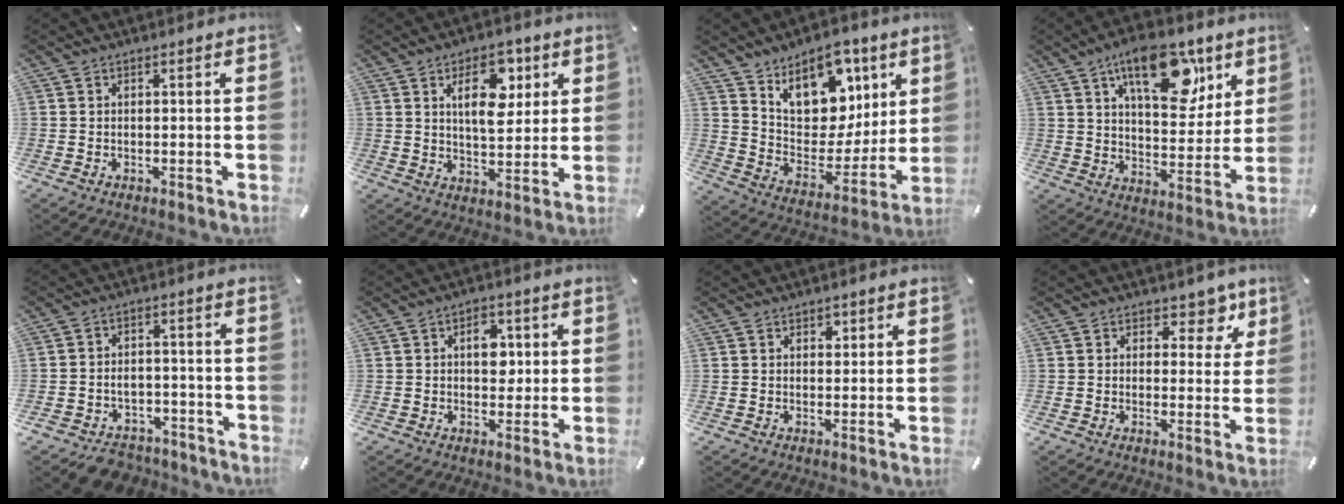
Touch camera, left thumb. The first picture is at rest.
{"total": 11.8, "force": [5.0, 6.5, 8.5], "torque": [-0.125, -0.006, 0.083]}
{"total": 15.8, "force": [9.9, 10.2, 6.7], "torque": [-0.110, -0.072, 0.186]}
{"total": 19.1, "force": [10.3, 9.6, 13.0], "torque": [-0.175, -0.043, 0.166]}
{"total": 5.8, "force": [-4.0, 4.0, 1.2], "torque": [-0.013, 0.031, -0.072]}
{"total": 6.3, "force": [1.0, 4.4, 4.4], "torque": [-0.049, -0.003, 0.008]}
{"total": 1.5, "force": [0.7, 1.2, 0.4], "torque": [0.006, -0.005, 0.010]}
{"total": 6.7, "force": [3.8, 4.5, 3.1], "torque": [-0.013, -0.026, 0.058]}